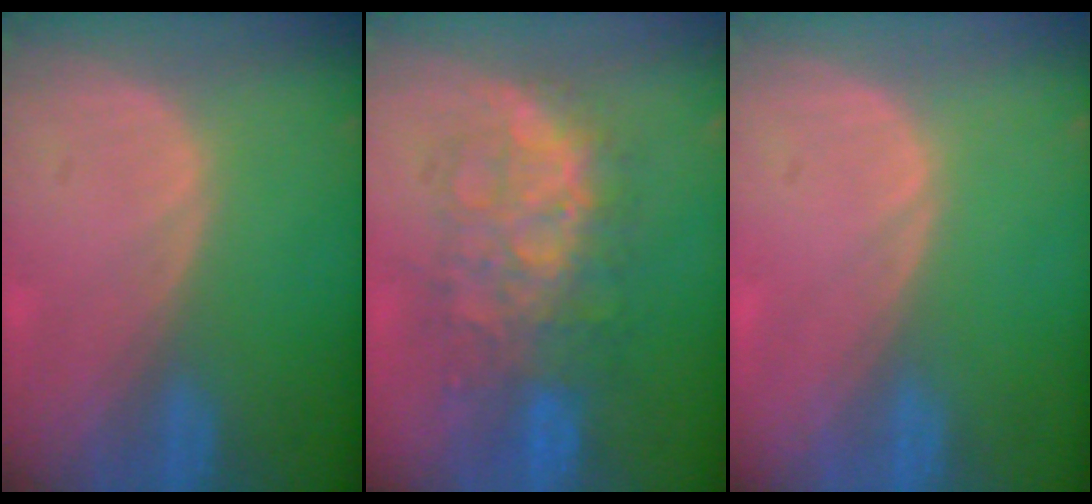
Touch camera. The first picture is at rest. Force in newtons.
{"total": 8.9, "press": 8.9, "slide": 0.5}
{"total": 0.0}